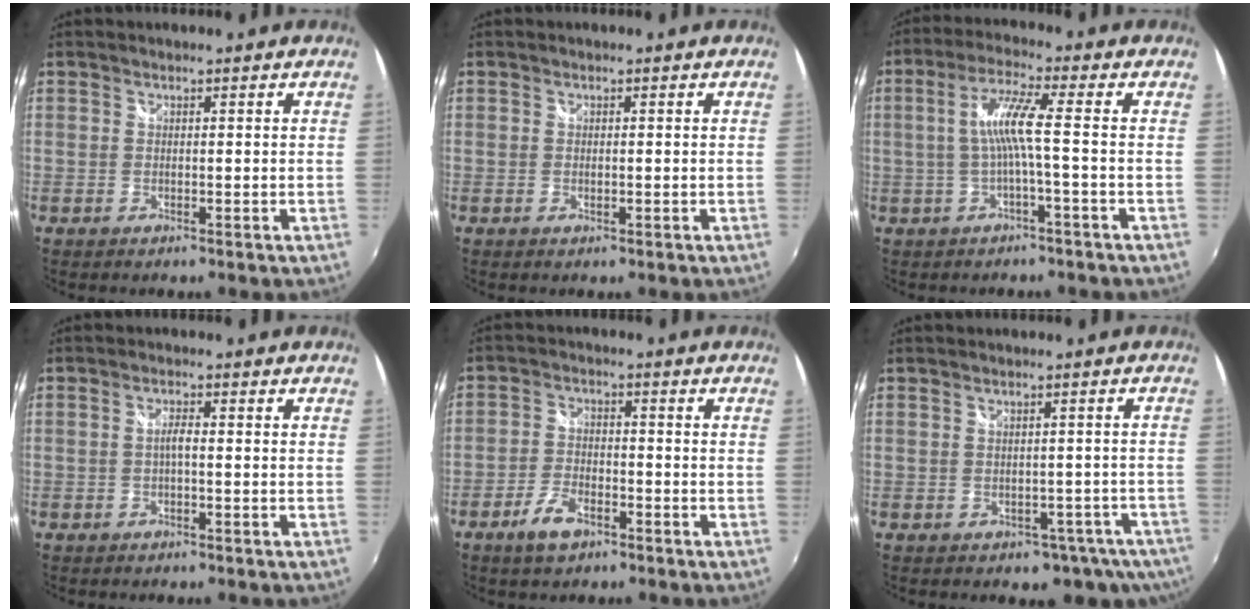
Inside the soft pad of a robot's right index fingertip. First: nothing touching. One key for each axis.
{"total": 0.9, "fx": -0.2, "fy": 0.2, "fz": 0.8, "tx": -0.018, "ty": 0.000, "tz": -0.004}
{"total": 6.4, "fx": -1.0, "fy": -0.6, "fz": 6.3, "tx": -0.135, "ty": 0.005, "tz": -0.013}
{"total": 1.6, "fx": -0.5, "fy": 0.2, "fz": 1.5, "tx": -0.029, "ty": 0.004, "tz": -0.011}
{"total": 6.0, "fx": -3.8, "fy": 2.8, "fz": 3.7, "tx": -0.087, "ty": -0.002, "tz": -0.071}
{"total": 5.5, "fx": -3.2, "fy": 4.0, "fz": 2.0, "tx": -0.016, "ty": 0.031, "tz": -0.023}